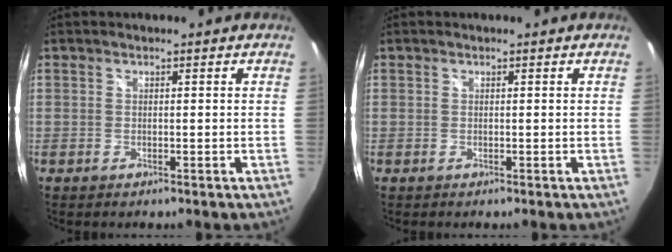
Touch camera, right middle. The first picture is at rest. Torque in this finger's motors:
{"motor_torque": [-0.12, 0.12, -0.01, 0.00]}